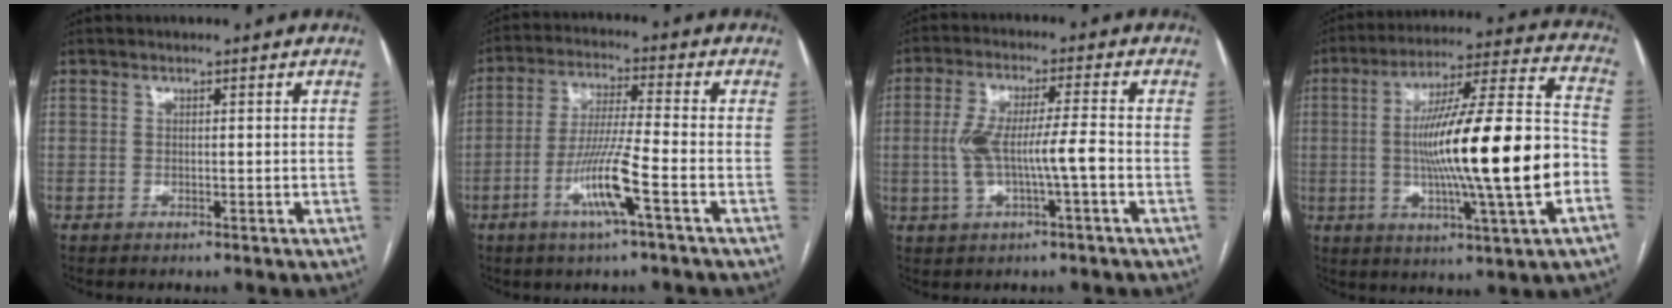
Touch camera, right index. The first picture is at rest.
{"total": 9.5, "force": [-3.9, -0.4, 8.6], "torque": [-0.170, -0.007, -0.078]}
{"total": 8.2, "force": [-1.5, 1.1, 7.9], "torque": [-0.158, 0.016, -0.026]}
{"total": 21.6, "force": [-3.5, 1.0, 21.3], "torque": [-0.341, 0.007, -0.053]}